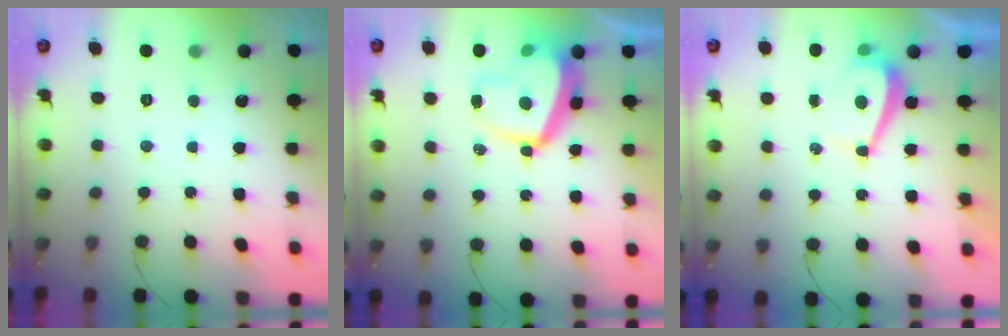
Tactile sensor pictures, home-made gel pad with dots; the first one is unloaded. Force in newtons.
{"total": 11.4, "press": 11.4, "slide": 0.9}
{"total": 4.1, "press": 4.1, "slide": 0.3}